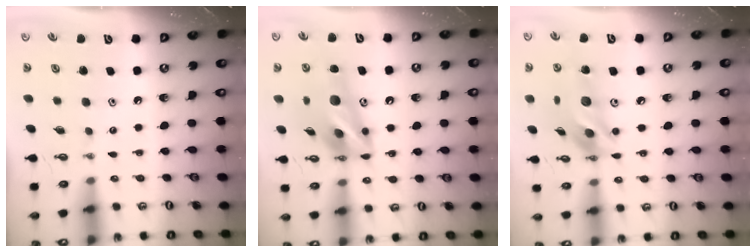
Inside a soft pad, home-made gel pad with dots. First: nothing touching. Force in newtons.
{"total": 12.8, "press": 12.6, "slide": 1.9}
{"total": 14.3, "press": 14.3, "slide": 1.0}